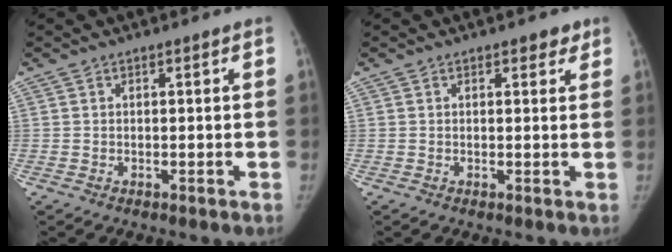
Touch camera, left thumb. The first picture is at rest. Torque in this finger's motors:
{"motor_torque": [0.38, 0.26, 0.46, -0.52, 0.04]}